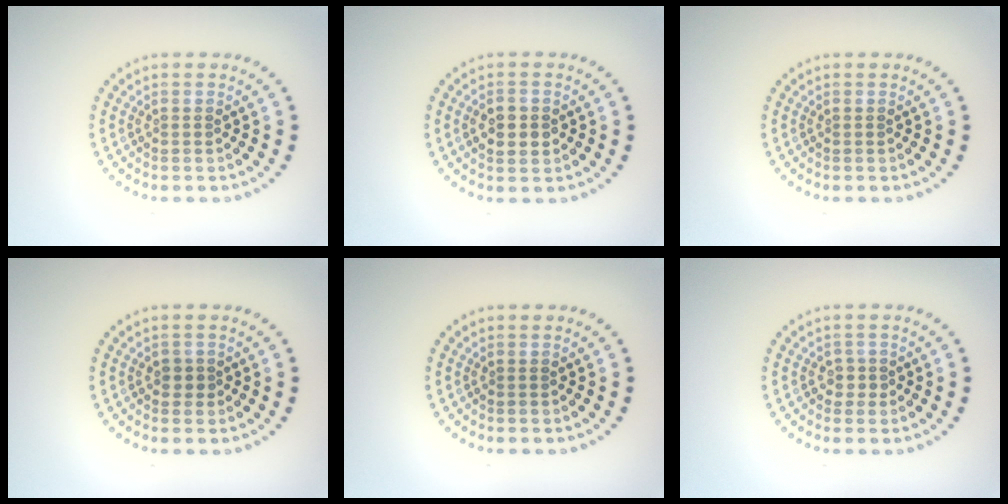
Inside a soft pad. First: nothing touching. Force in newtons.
{"total": 2.2, "press": 2.2, "slide": 0.2}
{"total": 0.0}
{"total": 1.2, "press": 1.0, "slide": 0.6}
{"total": 0.0}
{"total": 1.2, "press": 1.0, "slide": 0.7}